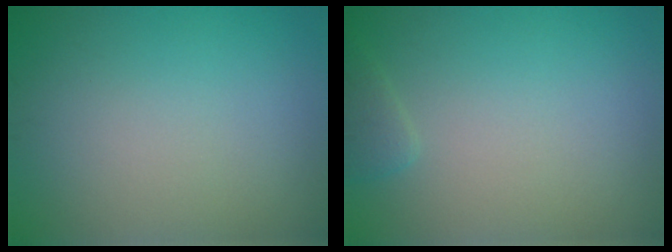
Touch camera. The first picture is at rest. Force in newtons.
{"total": 1.3, "press": 1.3, "slide": 0.1}